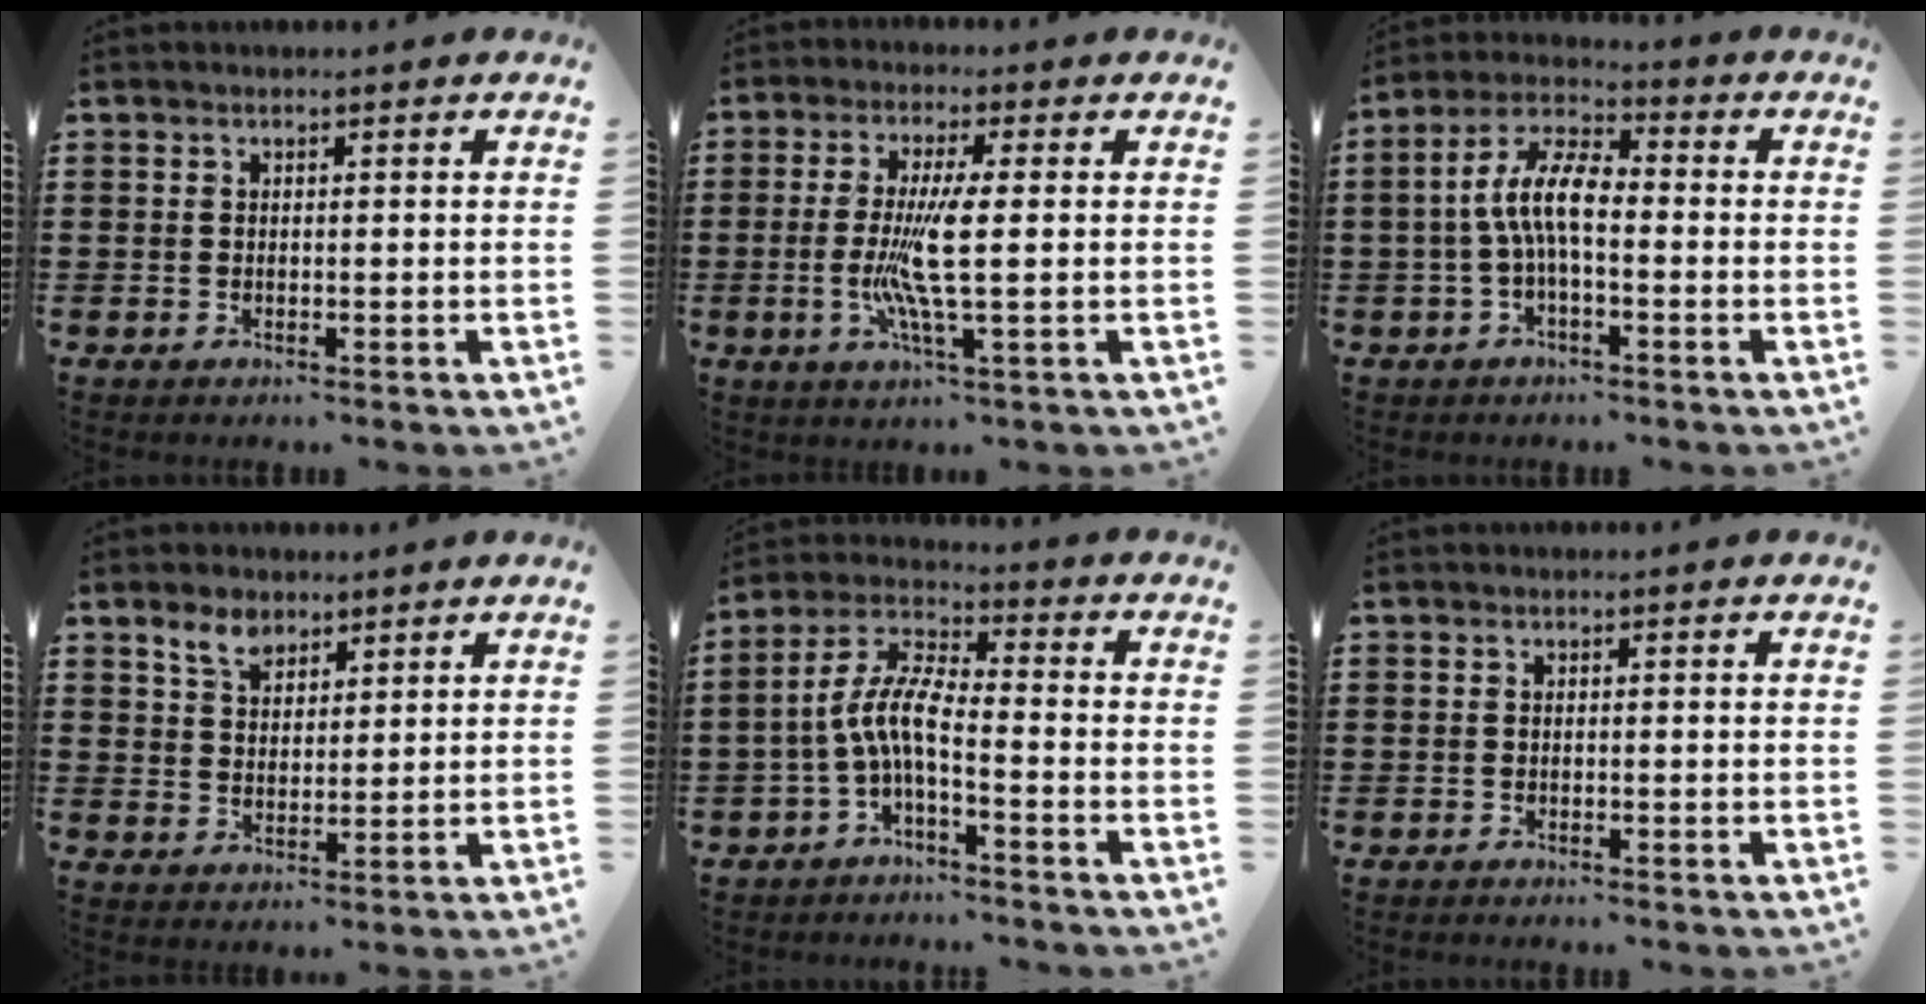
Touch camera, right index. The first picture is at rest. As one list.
[{"total": 7.9, "force": [-0.8, 0.6, 7.8], "torque": [-0.165, -0.019, -0.024]}, {"total": 8.0, "force": [-0.8, 3.1, 7.4], "torque": [-0.166, -0.002, -0.022]}, {"total": 4.2, "force": [3.0, 2.4, 1.7], "torque": [-0.037, 0.006, 0.056]}, {"total": 6.8, "force": [-2.4, 1.8, 6.1], "torque": [-0.154, -0.018, -0.056]}, {"total": 0.6, "force": [-0.6, 0.0, 0.1], "torque": [-0.003, -0.002, -0.012]}]